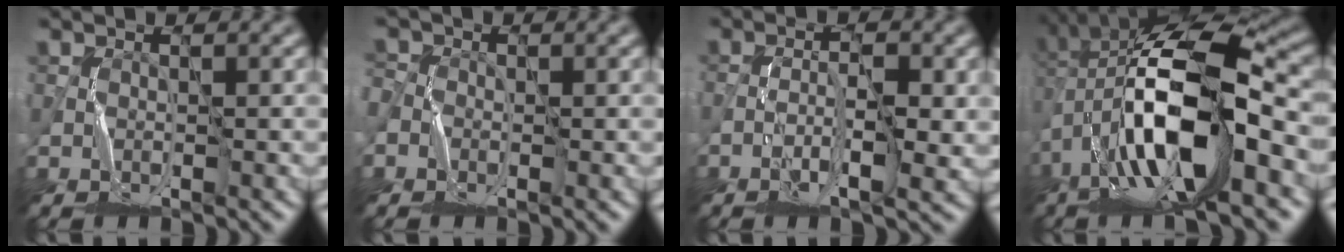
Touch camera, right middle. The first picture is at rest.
{"total": 1.3, "force": [-0.6, 1.1, 0.2], "torque": [0.003, -0.003, -0.010]}
{"total": 3.6, "force": [-1.2, 1.0, 3.3], "torque": [-0.063, 0.000, -0.023]}
{"total": 14.3, "force": [-3.6, 5.0, 12.9], "torque": [-0.238, 0.013, -0.067]}